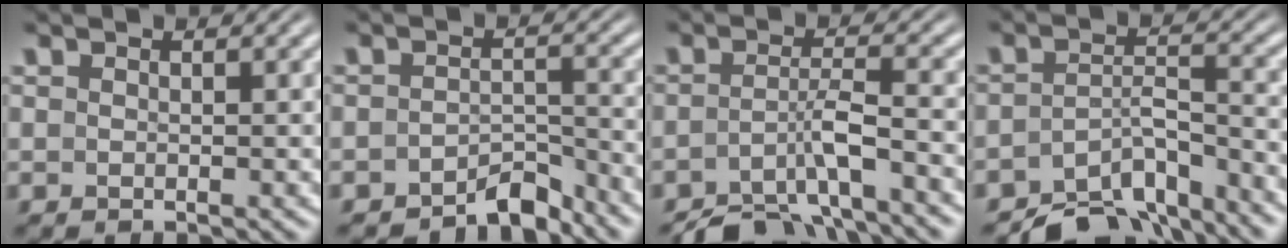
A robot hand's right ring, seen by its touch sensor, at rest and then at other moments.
{"total": 4.1, "force": [-3.9, 0.8, 1.1], "torque": [-0.009, -0.008, -0.065]}
{"total": 6.5, "force": [-5.5, 1.2, 3.1], "torque": [-0.058, -0.024, -0.074]}
{"total": 8.2, "force": [-7.0, 2.8, 3.3], "torque": [-0.043, -0.025, -0.105]}